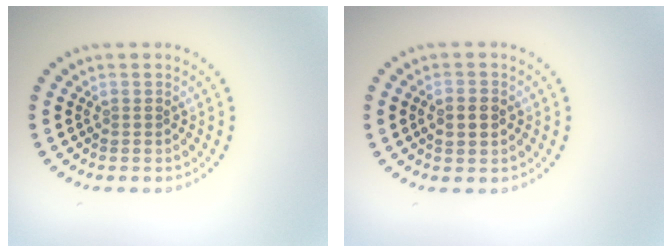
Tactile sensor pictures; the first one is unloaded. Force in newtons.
{"total": 2.1, "press": 2.1, "slide": 0.2}